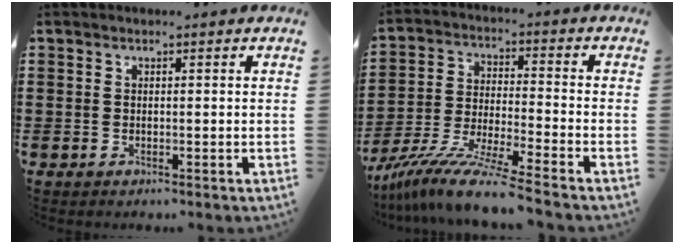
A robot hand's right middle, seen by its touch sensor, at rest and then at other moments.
{"total": 10.3, "force": [-8.9, -0.2, 5.2], "torque": [-0.104, -0.003, -0.176]}